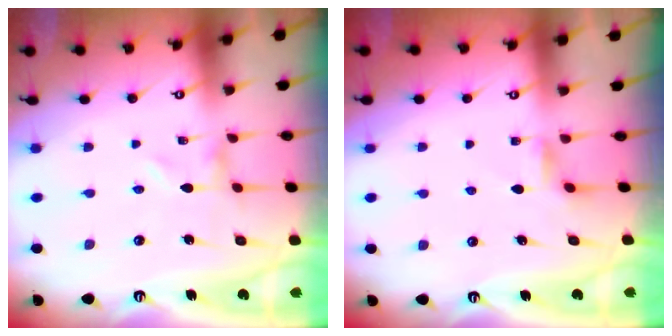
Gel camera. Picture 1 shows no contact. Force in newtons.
{"total": 2.2, "press": 2.2, "slide": 0.4}